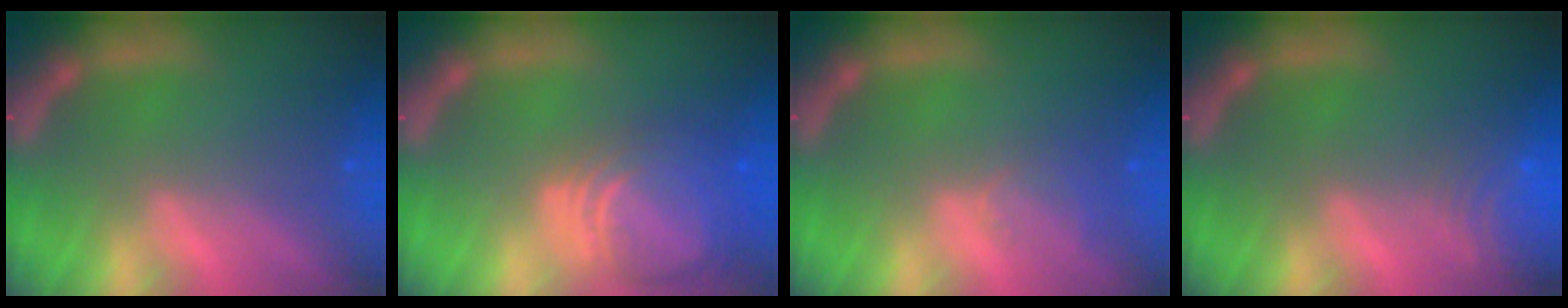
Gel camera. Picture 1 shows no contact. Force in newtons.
{"total": 9.0}
{"total": 2.0}
{"total": 6.5}